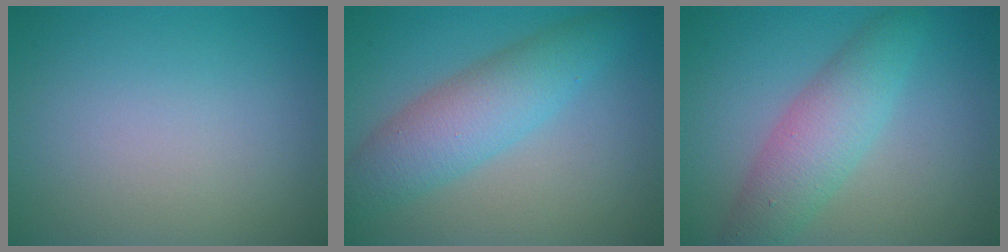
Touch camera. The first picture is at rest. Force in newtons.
{"total": 5.3, "press": 5.3, "slide": 0.1}
{"total": 4.7, "press": 4.7, "slide": 0.1}